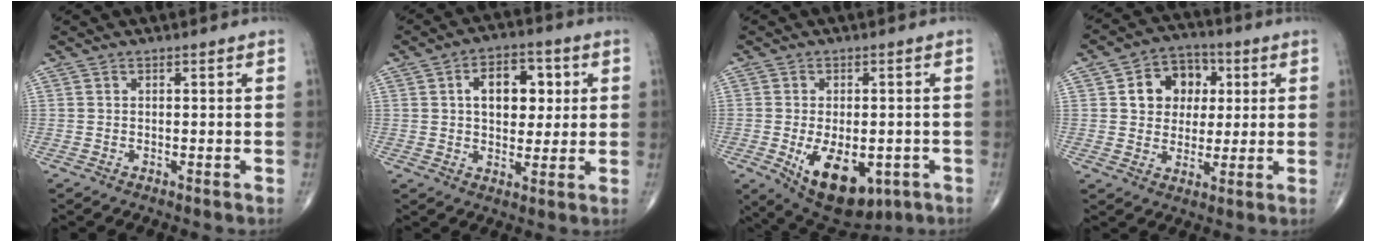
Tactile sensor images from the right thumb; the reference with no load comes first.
{"total": 9.6, "force": [2.1, 6.1, 7.1], "torque": [-0.066, 0.002, 0.033]}
{"total": 14.0, "force": [-4.7, 7.8, 10.6], "torque": [-0.151, -0.005, -0.050]}
{"total": 10.6, "force": [2.5, 8.6, 5.7], "torque": [-0.040, 0.005, 0.037]}